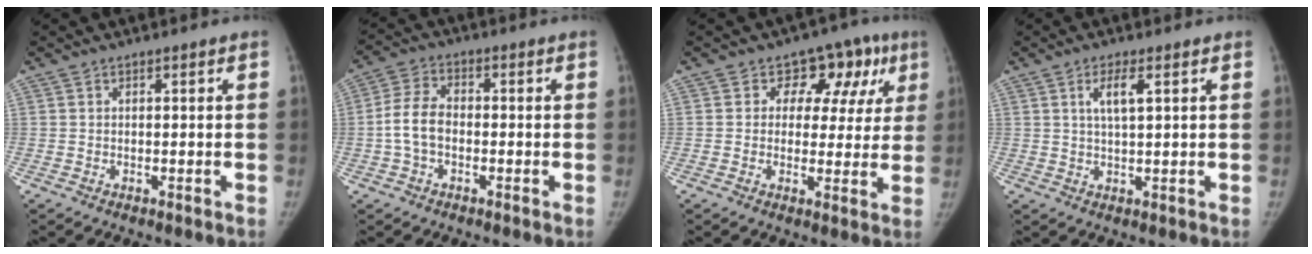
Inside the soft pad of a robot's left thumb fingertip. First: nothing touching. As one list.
[{"total": 6.7, "force": [-1.4, 4.4, 4.9], "torque": [-0.096, 0.020, -0.036]}, {"total": 10.2, "force": [4.3, 7.7, 5.1], "torque": [0.005, 0.000, 0.047]}, {"total": 4.1, "force": [1.6, 1.1, 3.7], "torque": [-0.070, -0.003, 0.031]}]